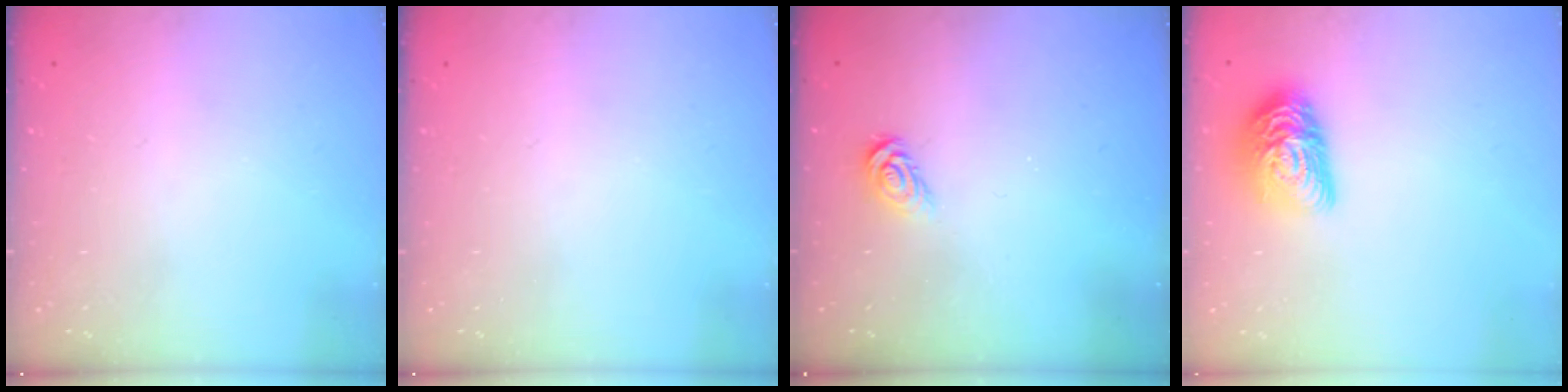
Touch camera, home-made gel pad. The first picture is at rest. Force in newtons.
{"total": 0.0}
{"total": 3.8, "press": 3.7, "slide": 0.4}
{"total": 14.1, "press": 14.1, "slide": 0.9}